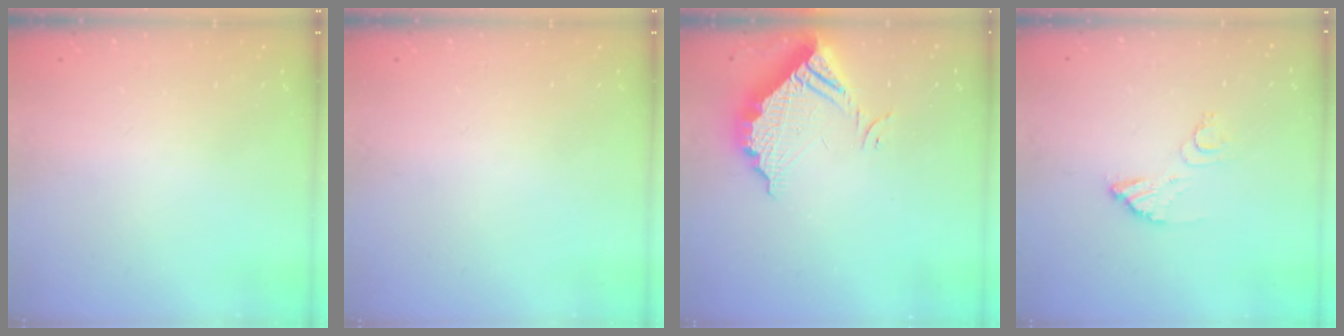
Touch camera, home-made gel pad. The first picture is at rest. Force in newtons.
{"total": 0.0}
{"total": 11.0, "press": 11.0, "slide": 0.8}
{"total": 6.3, "press": 6.3, "slide": 0.4}